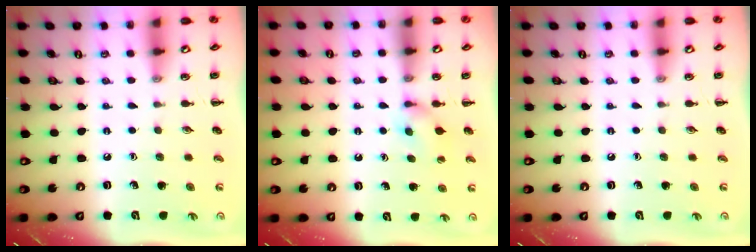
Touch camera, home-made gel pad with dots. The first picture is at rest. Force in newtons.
{"total": 4.4, "press": 4.2, "slide": 1.2}
{"total": 0.0}